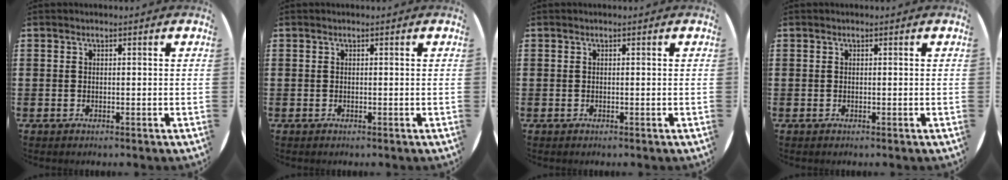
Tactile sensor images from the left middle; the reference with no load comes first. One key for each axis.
{"total": 0.0}
{"total": 0.0}
{"total": 0.0}